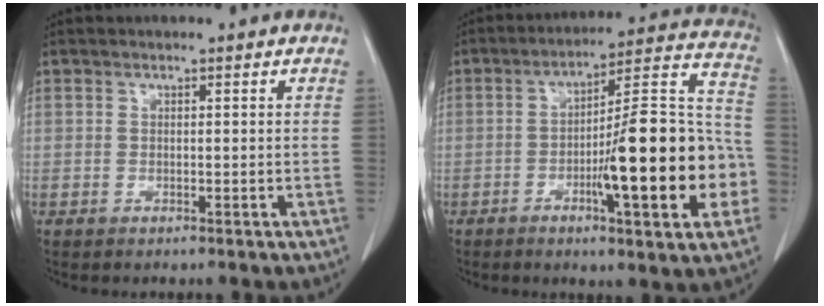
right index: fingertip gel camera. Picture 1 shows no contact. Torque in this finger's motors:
{"motor_torque": [2.14, 0.00, 1.05, 0.21]}